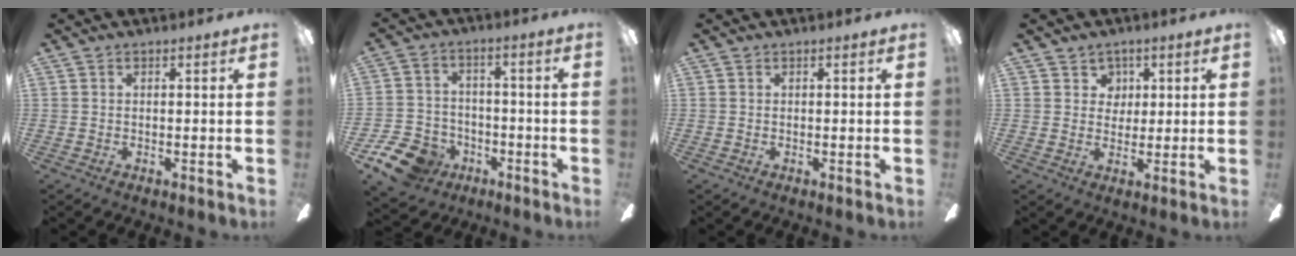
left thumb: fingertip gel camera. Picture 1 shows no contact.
{"total": 10.9, "force": [-6.9, 7.2, 4.3], "torque": [-0.107, 0.044, -0.127]}
{"total": 0.0}
{"total": 4.0, "force": [2.0, 3.4, 0.3], "torque": [0.003, -0.003, 0.032]}